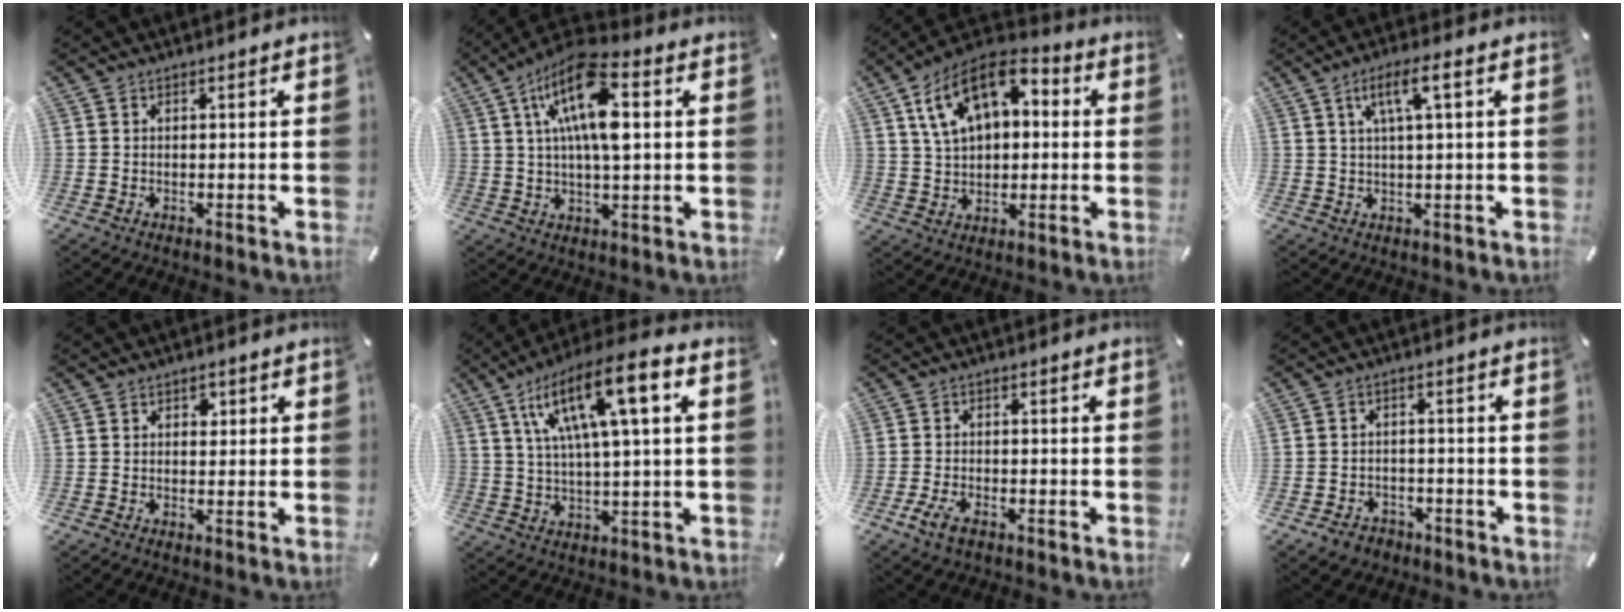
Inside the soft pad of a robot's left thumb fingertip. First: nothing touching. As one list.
[{"total": 15.5, "force": [4.6, 6.0, 13.5], "torque": [-0.278, -0.009, 0.074]}, {"total": 14.2, "force": [5.8, 9.4, 8.9], "torque": [-0.177, -0.006, 0.108]}, {"total": 6.6, "force": [2.1, 1.3, 6.1], "torque": [-0.121, 0.003, 0.034]}, {"total": 1.6, "force": [0.6, 1.4, 0.7], "torque": [0.001, -0.001, 0.005]}, {"total": 15.3, "force": [6.1, 3.5, 13.6], "torque": [-0.268, -0.006, 0.096]}, {"total": 4.0, "force": [-2.4, 1.9, 2.6], "torque": [-0.068, 0.002, -0.050]}, {"total": 3.9, "force": [-2.6, 2.7, 0.9], "torque": [-0.020, 0.011, -0.052]}]